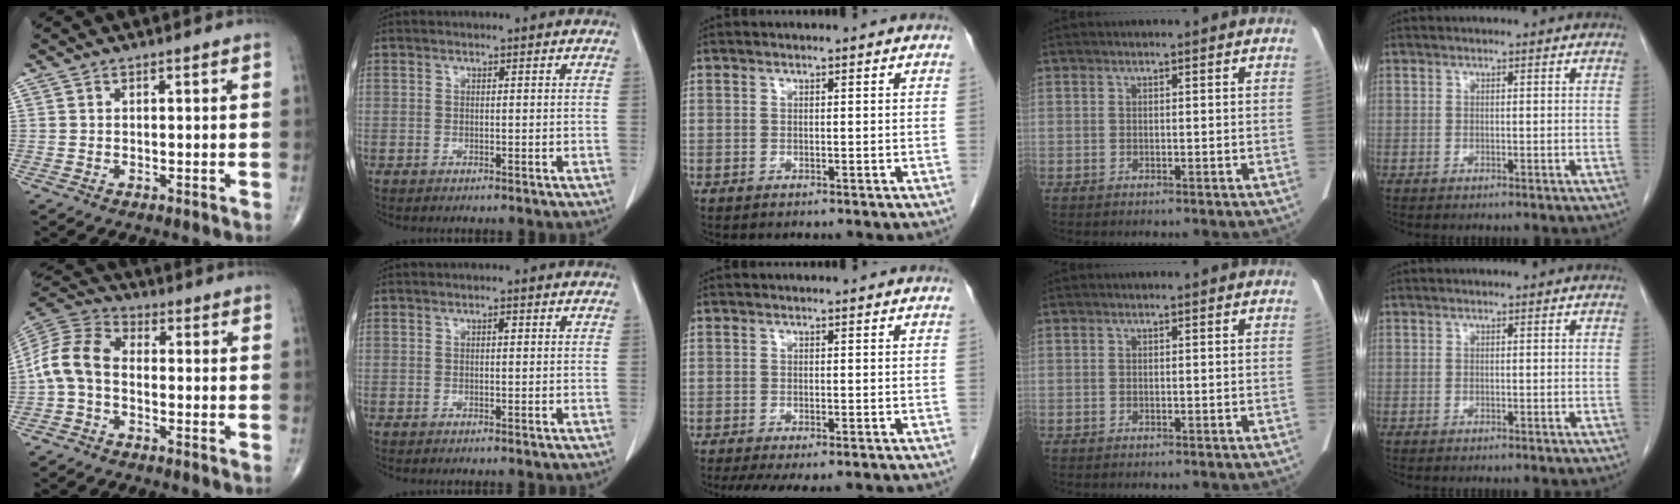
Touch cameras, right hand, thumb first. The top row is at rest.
{"thumb": {"total": 9.5, "force": [-1.7, 6.2, 7.1], "torque": [-0.142, 0.031, -0.048]}, "index": {"total": 0.7, "force": [0.2, 0.2, 0.6], "torque": [-0.010, 0.001, 0.002]}, "middle": {"total": 7.1, "force": [-5.5, 2.1, 4.0], "torque": [-0.055, -0.011, -0.081]}}